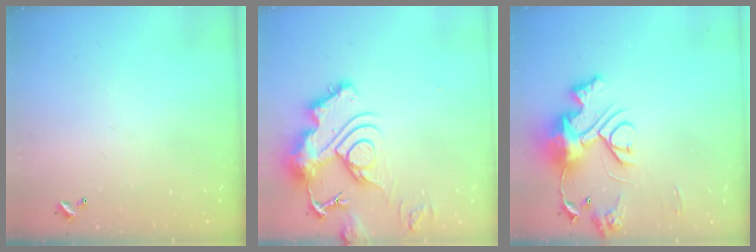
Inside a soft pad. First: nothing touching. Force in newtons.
{"total": 16.4, "press": 16.3, "slide": 1.5}
{"total": 13.2, "press": 13.1, "slide": 1.4}